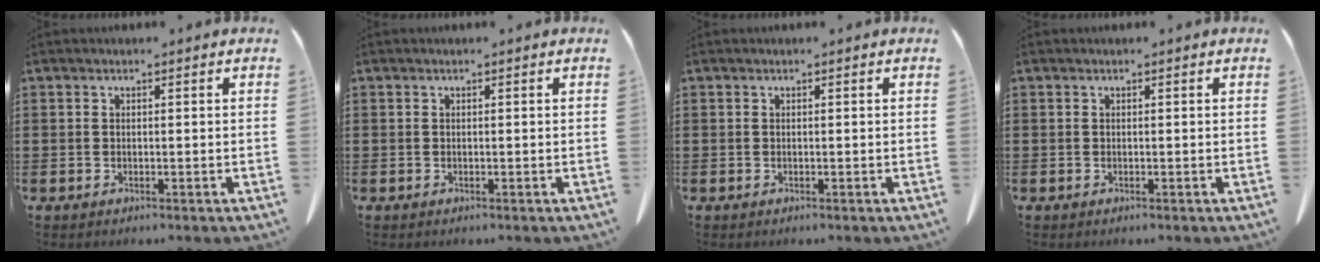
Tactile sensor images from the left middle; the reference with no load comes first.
{"total": 0.0}
{"total": 0.0}
{"total": 0.0}